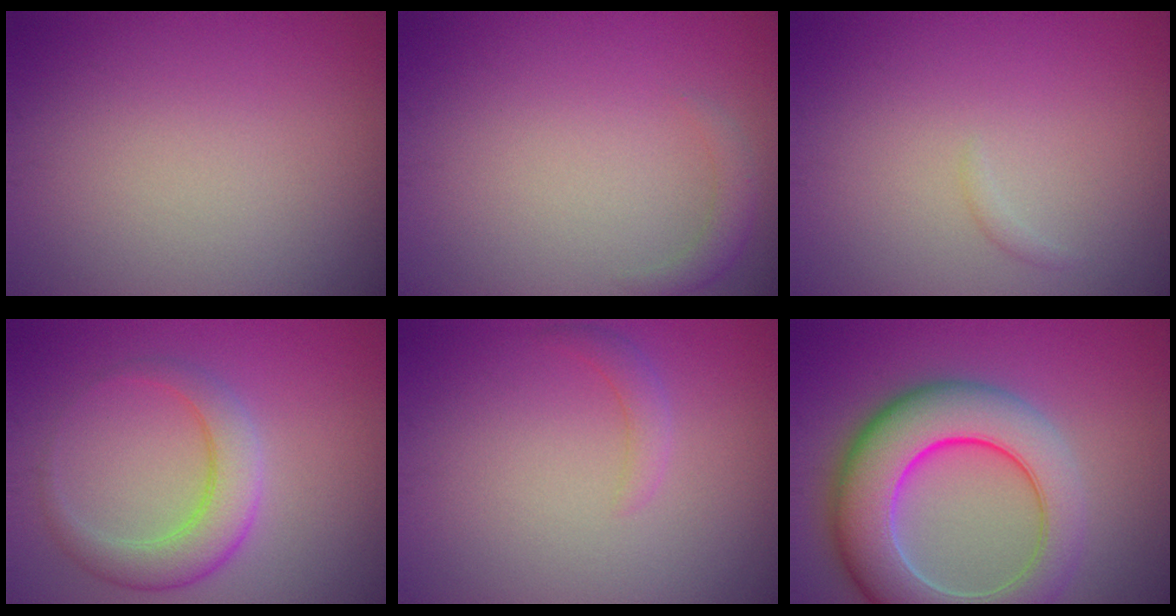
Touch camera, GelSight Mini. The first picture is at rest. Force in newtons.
{"total": 1.3, "press": 1.2, "slide": 0.1}
{"total": 0.5, "press": 0.5, "slide": 0.1}
{"total": 4.0, "press": 4.0, "slide": 0.1}
{"total": 1.4, "press": 1.4, "slide": 0.1}
{"total": 10.2, "press": 10.2, "slide": 0.3}